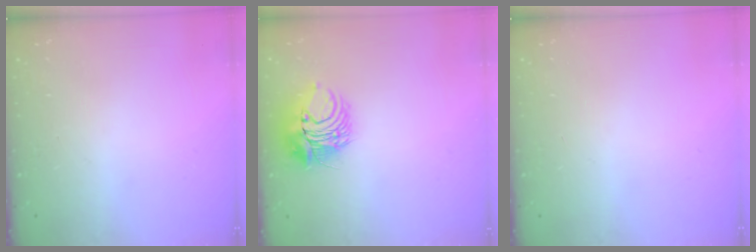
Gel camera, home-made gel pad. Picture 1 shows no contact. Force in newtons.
{"total": 9.1, "press": 9.1, "slide": 0.6}
{"total": 0.0}